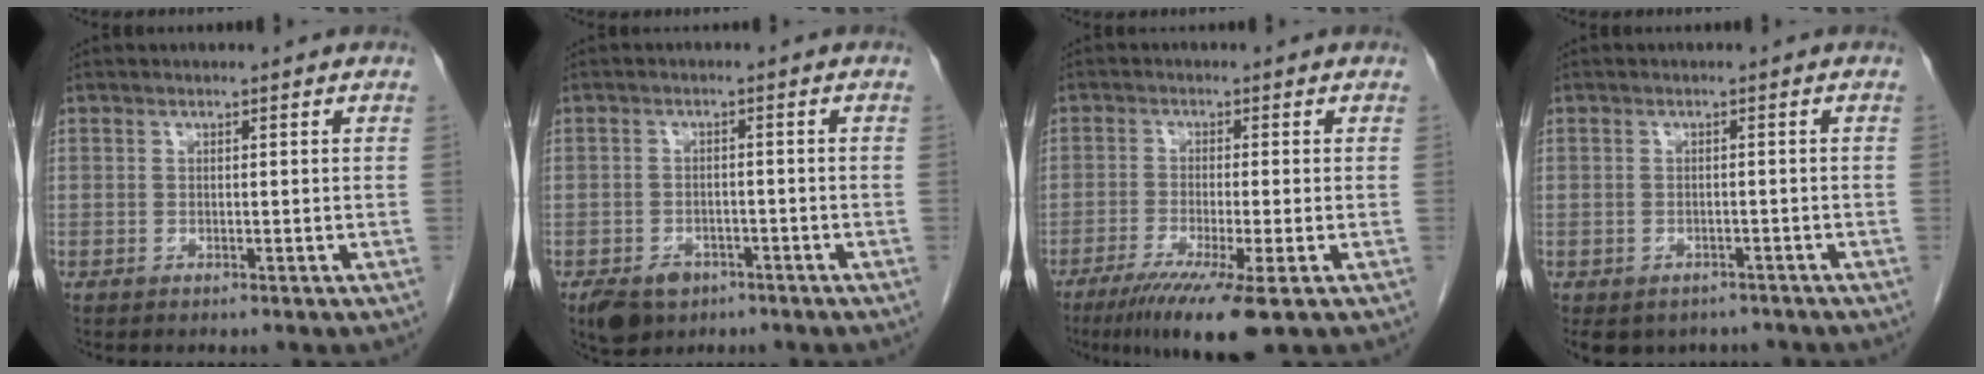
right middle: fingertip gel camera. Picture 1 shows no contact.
{"total": 5.4, "force": [-3.5, 3.5, 2.2], "torque": [-0.038, -0.001, -0.049]}
{"total": 9.5, "force": [-5.7, 0.0, 7.6], "torque": [-0.127, -0.028, -0.093]}
{"total": 7.1, "force": [-5.6, 4.2, 1.4], "torque": [-0.017, 0.004, -0.067]}